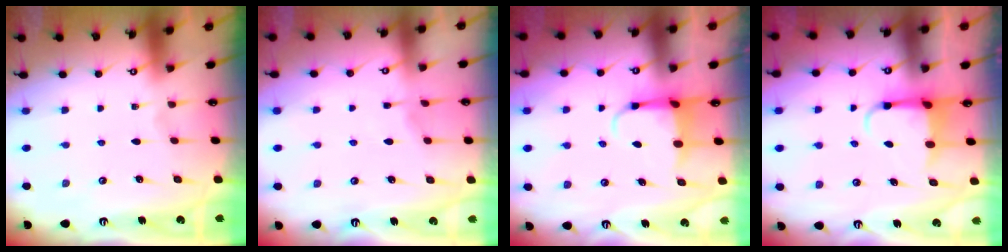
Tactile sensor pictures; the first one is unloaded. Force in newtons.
{"total": 2.1, "press": 2.1, "slide": 0.4}
{"total": 4.5, "press": 4.4, "slide": 1.2}
{"total": 3.9, "press": 3.8, "slide": 0.7}